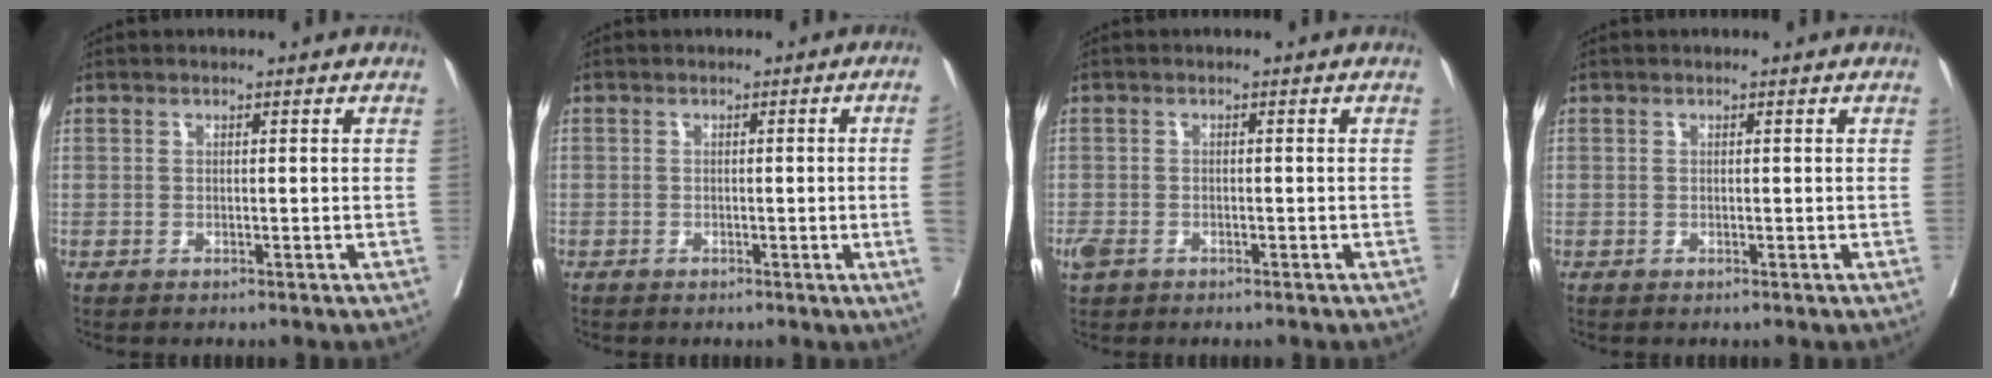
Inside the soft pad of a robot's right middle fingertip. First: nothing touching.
{"total": 3.3, "force": [-0.6, -1.0, 3.1], "torque": [-0.037, -0.006, -0.008]}
{"total": 2.7, "force": [-1.6, 1.6, 1.5], "torque": [-0.034, -0.003, -0.026]}
{"total": 0.0}